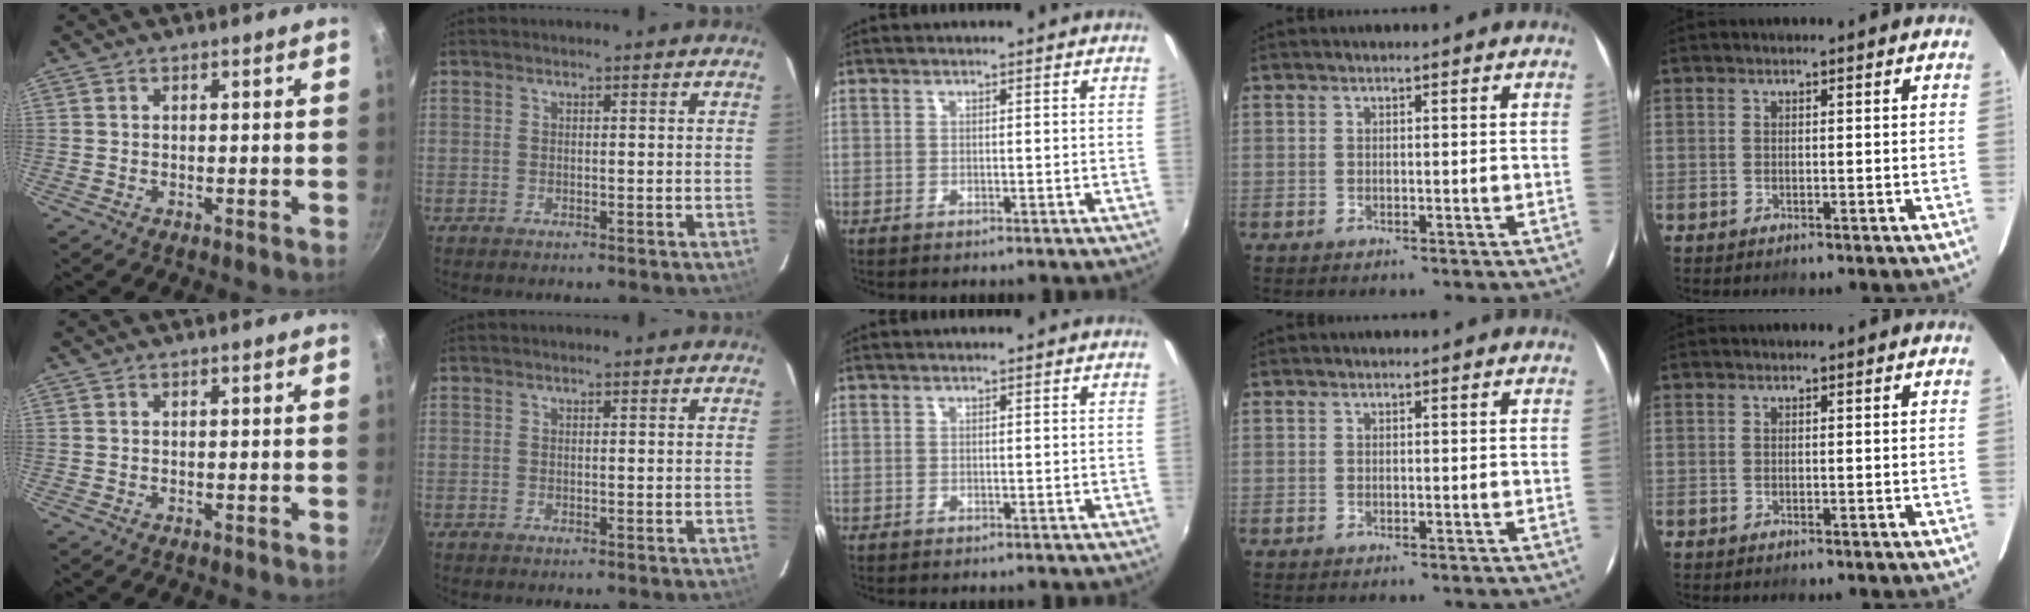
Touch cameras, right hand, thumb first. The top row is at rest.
{}